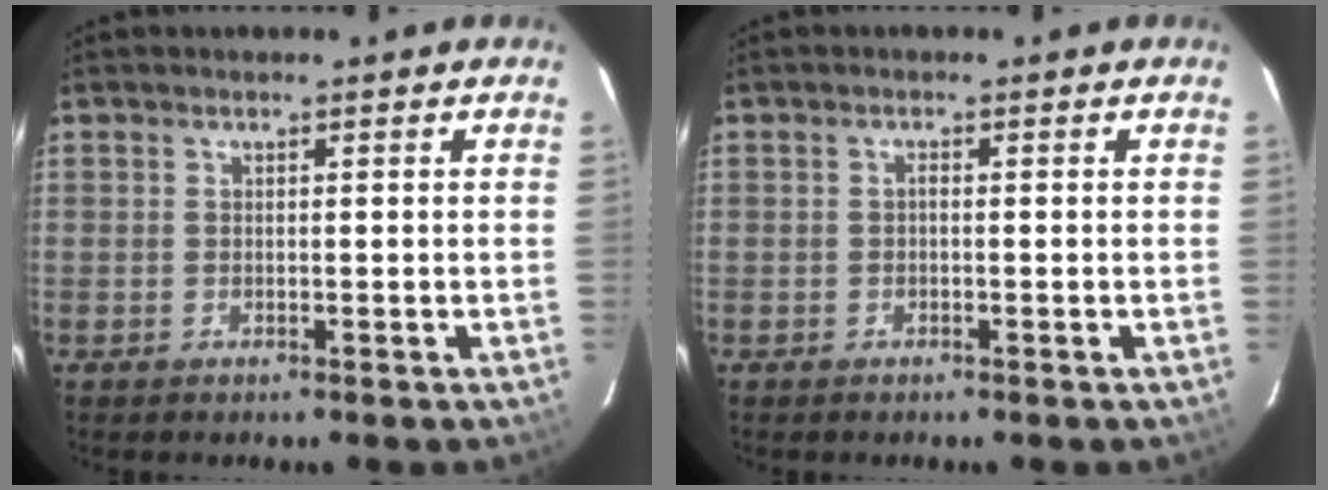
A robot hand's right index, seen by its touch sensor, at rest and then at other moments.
{"total": 0.5, "force": [-0.2, 0.3, 0.4], "torque": [-0.007, 0.005, -0.005]}